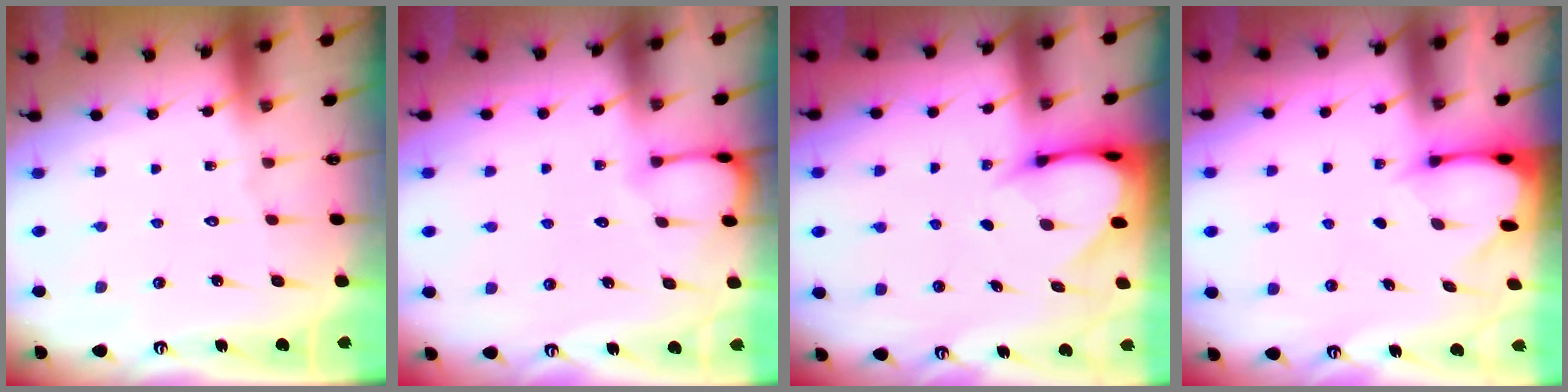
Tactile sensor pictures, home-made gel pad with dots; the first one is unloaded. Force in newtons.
{"total": 3.0, "press": 3.0, "slide": 0.3}
{"total": 4.3, "press": 4.2, "slide": 0.3}
{"total": 2.4, "press": 2.4, "slide": 0.3}